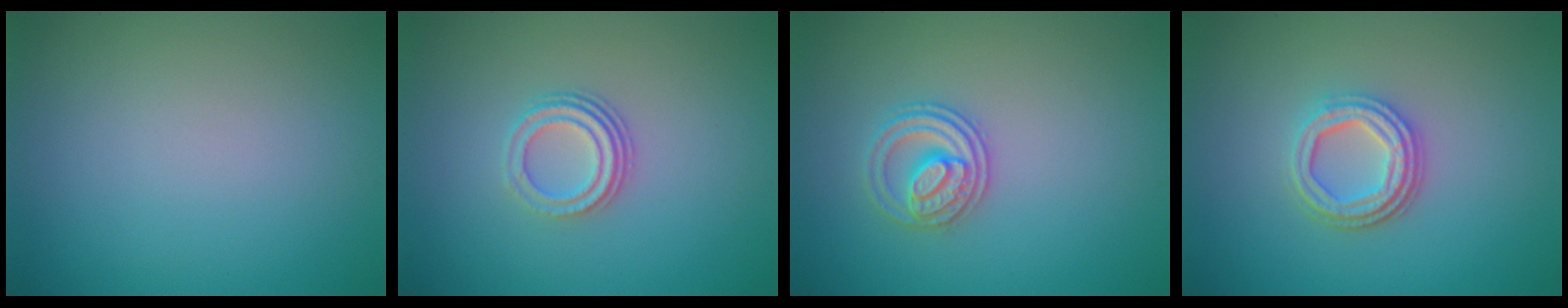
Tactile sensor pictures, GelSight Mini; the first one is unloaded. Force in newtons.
{"total": 3.0, "press": 2.1, "slide": 2.1}
{"total": 2.6, "press": 2.5, "slide": 0.7}
{"total": 3.6, "press": 3.0, "slide": 2.0}